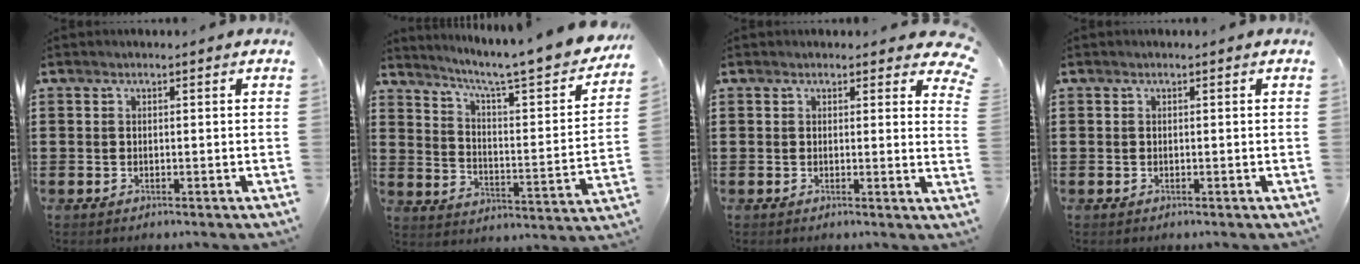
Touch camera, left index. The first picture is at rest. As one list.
[{"total": 6.4, "force": [5.3, 0.1, 3.6], "torque": [-0.079, -0.051, 0.076]}, {"total": 2.1, "force": [1.9, 0.6, 0.6], "torque": [-0.004, -0.008, 0.033]}, {"total": 0.0}]